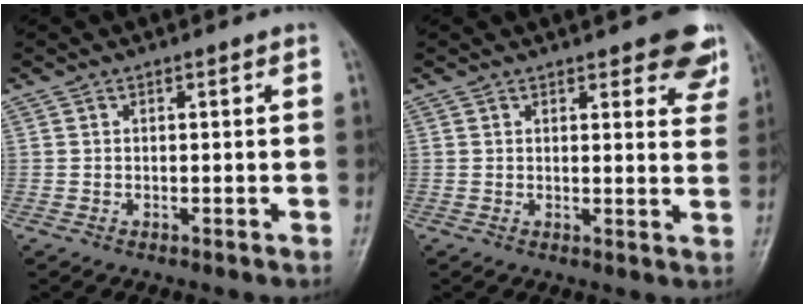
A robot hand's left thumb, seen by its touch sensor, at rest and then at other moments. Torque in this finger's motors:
{"motor_torque": [1.56, 0.86, 1.26, -0.76, 0.00]}